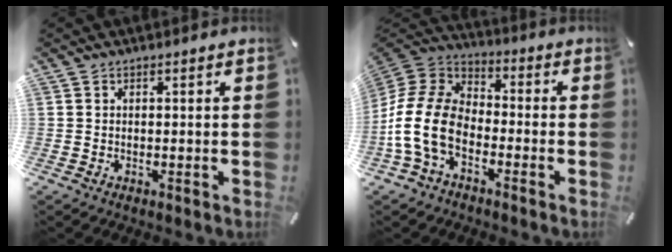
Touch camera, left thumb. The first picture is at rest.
{"total": 14.6, "force": [-6.6, 9.3, 9.1], "torque": [-0.206, 0.028, -0.125]}